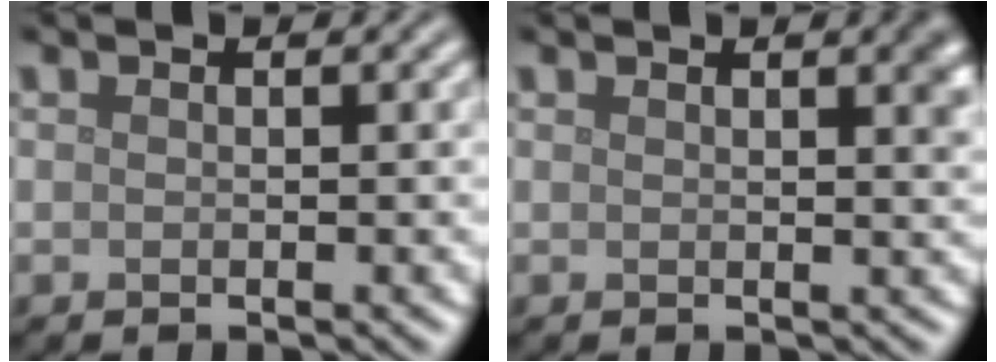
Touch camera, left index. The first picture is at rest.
{"total": 2.5, "force": [1.2, 0.8, 2.0], "torque": [-0.012, 0.006, 0.015]}